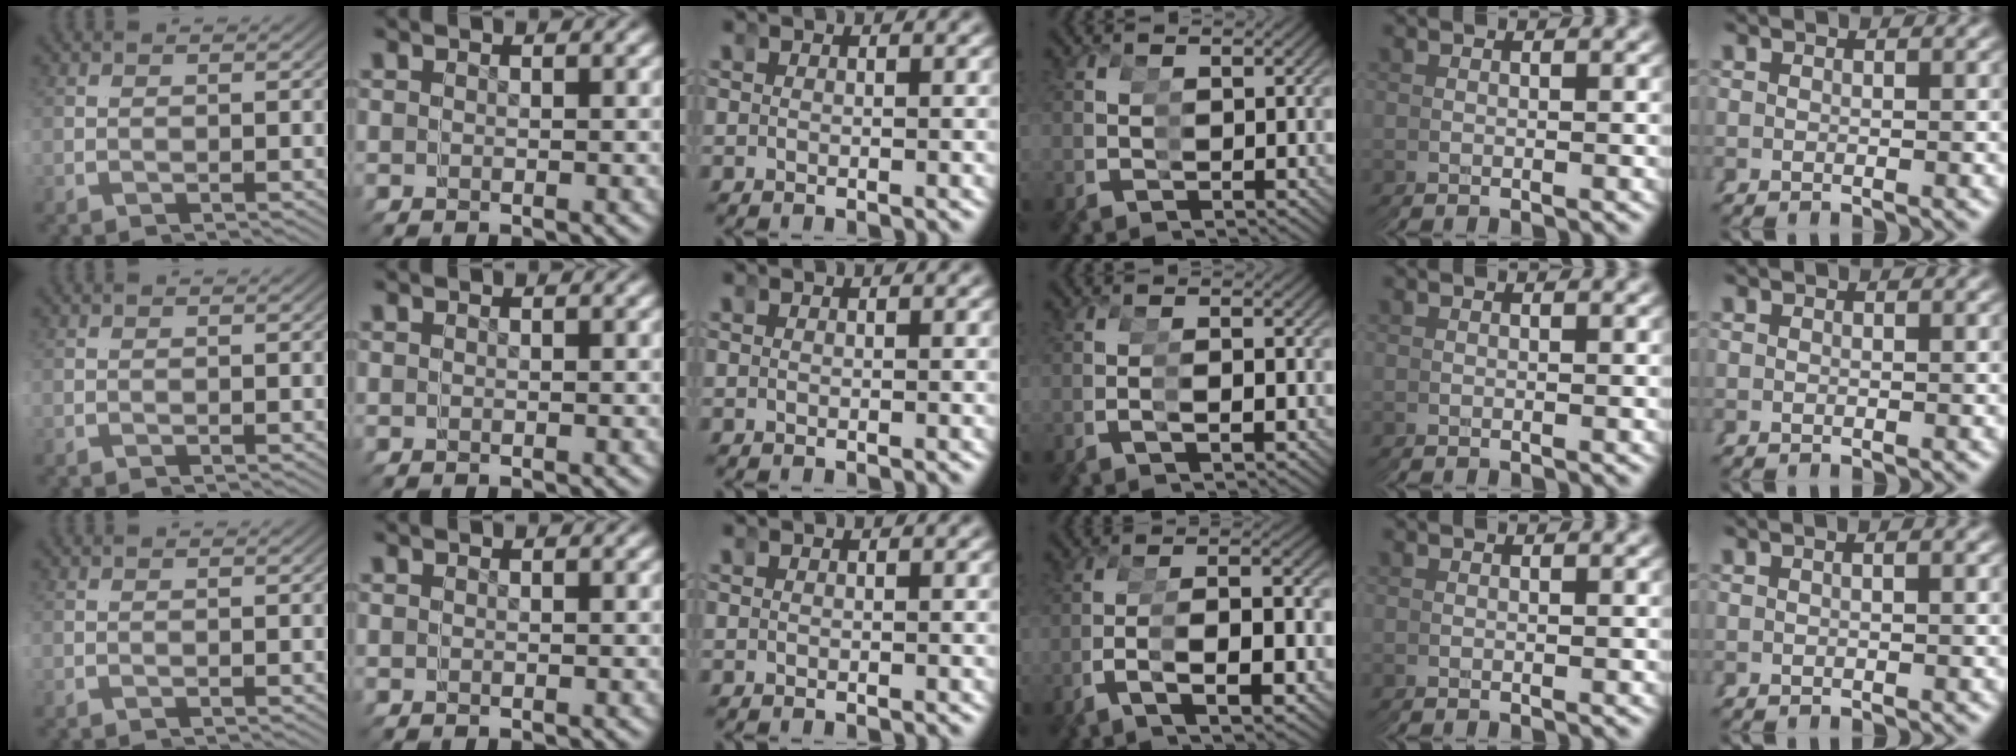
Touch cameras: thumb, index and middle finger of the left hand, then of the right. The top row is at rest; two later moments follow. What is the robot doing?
{"motion": "grasp_and_lifting", "object": "bandage"}